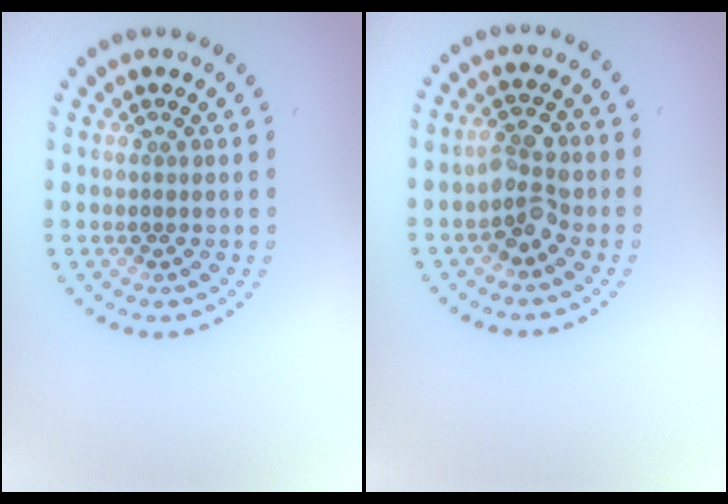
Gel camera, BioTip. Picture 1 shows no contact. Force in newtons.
{"total": 2.8, "press": 2.7, "slide": 0.6}